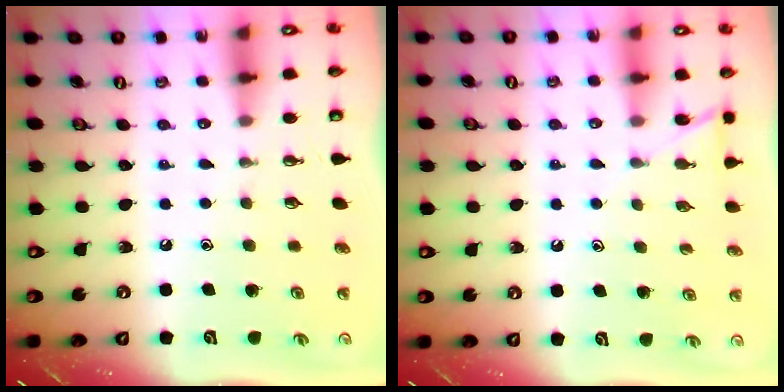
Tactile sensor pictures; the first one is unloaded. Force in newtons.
{"total": 5.7, "press": 5.7, "slide": 0.5}